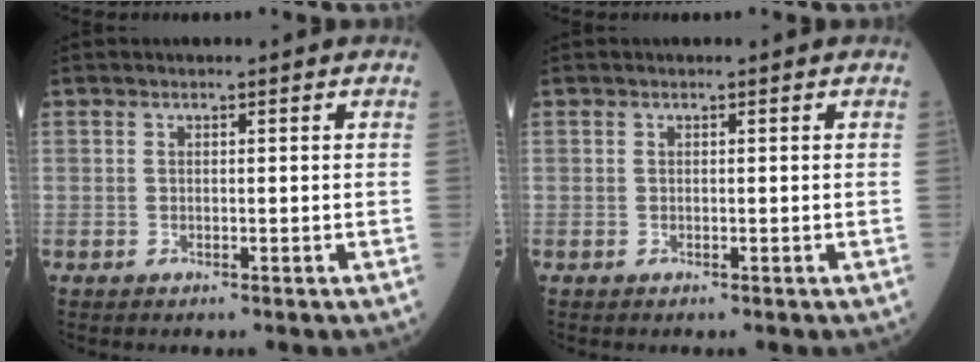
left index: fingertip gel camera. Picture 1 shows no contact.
{"total": 0.0}